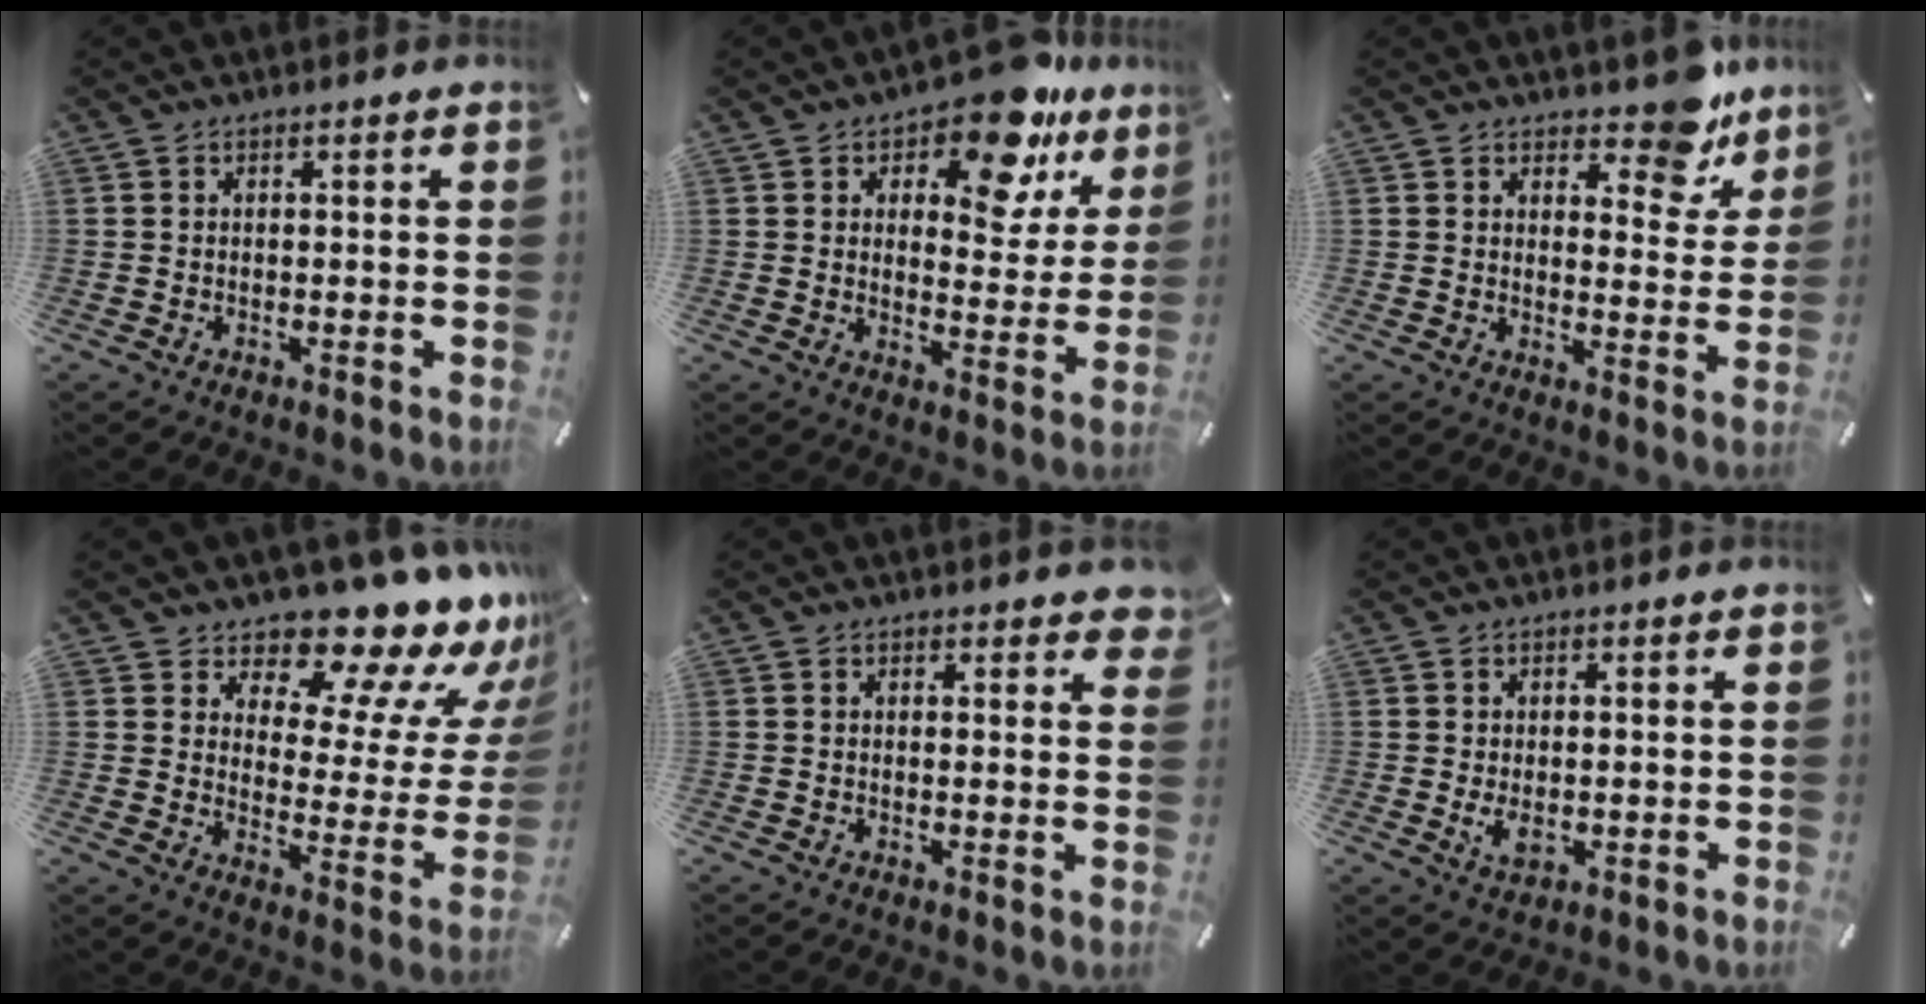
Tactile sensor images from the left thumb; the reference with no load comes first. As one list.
[{"total": 14.1, "force": [10.1, 5.9, 8.0], "torque": [-0.107, -0.064, 0.170]}, {"total": 10.1, "force": [7.8, 4.7, 4.4], "torque": [-0.034, -0.063, 0.132]}, {"total": 14.8, "force": [13.3, 4.6, 4.6], "torque": [-0.078, -0.126, 0.220]}, {"total": 2.3, "force": [1.8, 1.1, 0.8], "torque": [-0.005, -0.008, 0.030]}, {"total": 3.3, "force": [-0.2, 2.2, 2.5], "torque": [-0.051, -0.005, -0.008]}]